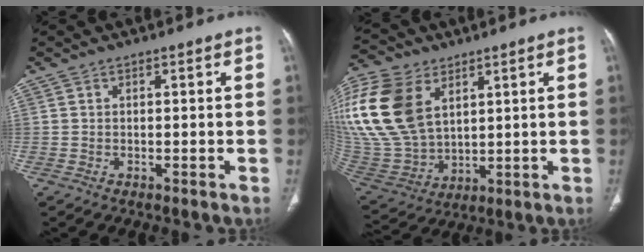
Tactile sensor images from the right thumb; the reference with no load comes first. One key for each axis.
{"total": 24.2, "fx": 8.5, "fy": 16.0, "fz": 16.1, "tx": -0.372, "ty": -0.011, "tz": 0.175}